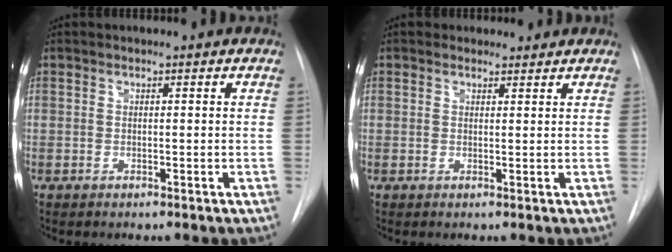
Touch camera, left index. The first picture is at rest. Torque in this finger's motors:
{"motor_torque": [0.61, -0.84, -0.04, -0.01]}